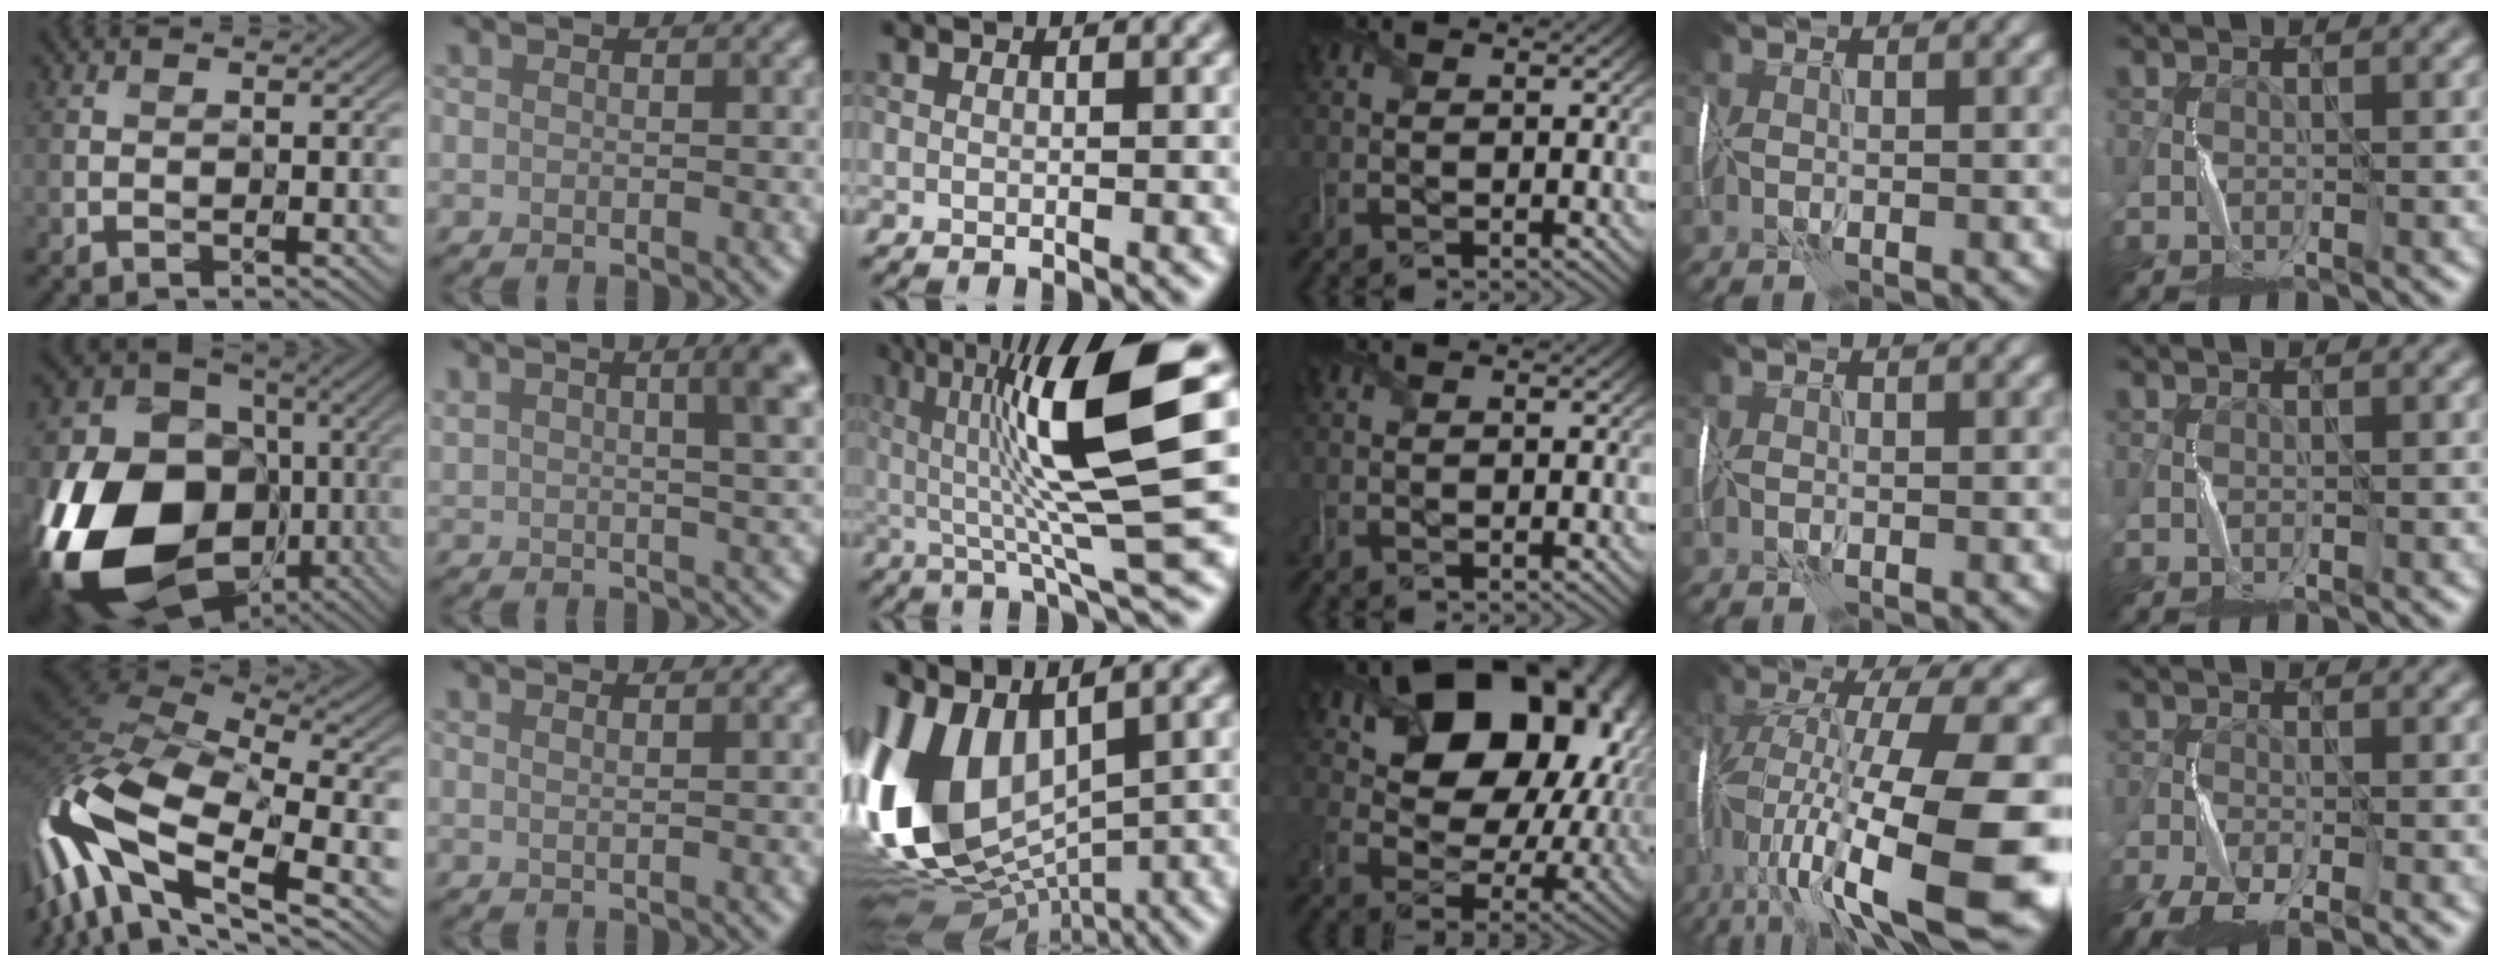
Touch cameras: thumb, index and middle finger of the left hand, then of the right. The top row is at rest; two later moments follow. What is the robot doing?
{"motion": "wrap", "object": "ribbon"}